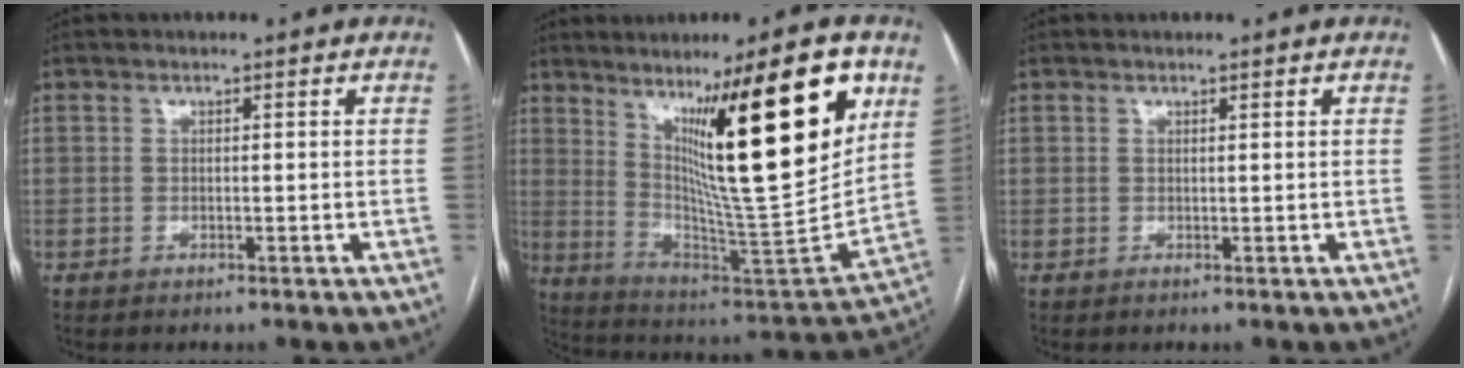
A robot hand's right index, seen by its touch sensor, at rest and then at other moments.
{"total": 25.2, "force": [10.9, 2.0, 22.6], "torque": [-0.340, -0.020, 0.172]}
{"total": 0.5, "force": [0.4, 0.3, 0.0], "torque": [-0.002, 0.004, 0.003]}